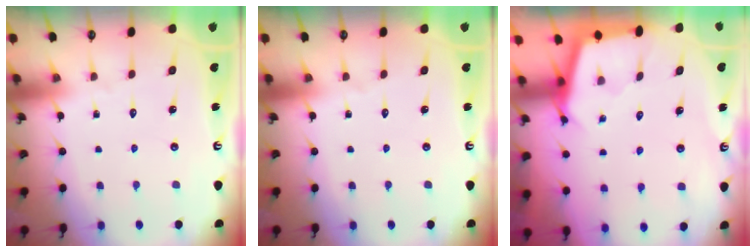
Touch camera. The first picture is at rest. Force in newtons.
{"total": 0.0}
{"total": 2.5, "press": 2.5, "slide": 0.2}